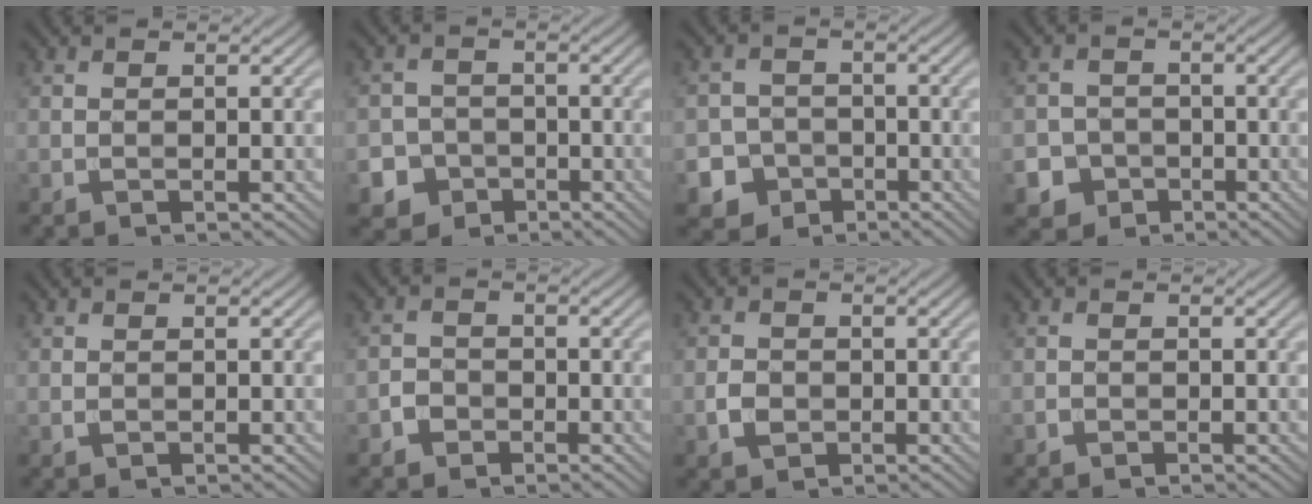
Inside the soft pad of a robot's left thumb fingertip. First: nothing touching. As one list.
[{"total": 5.4, "force": [-2.8, 4.5, 1.0], "torque": [-0.006, -0.007, -0.067]}, {"total": 6.0, "force": [-3.2, 5.0, 1.1], "torque": [-0.012, -0.011, -0.076]}, {"total": 4.8, "force": [-2.4, 4.1, 0.8], "torque": [-0.002, -0.005, -0.059]}, {"total": 0.0}, {"total": 2.2, "force": [-1.3, 1.7, 0.6], "torque": [-0.006, 0.004, -0.030]}, {"total": 2.2, "force": [-0.7, 1.8, 1.1], "torque": [-0.021, -0.004, -0.019]}, {"total": 0.5, "force": [-0.3, 0.4, 0.1], "torque": [0.000, -0.002, -0.007]}]